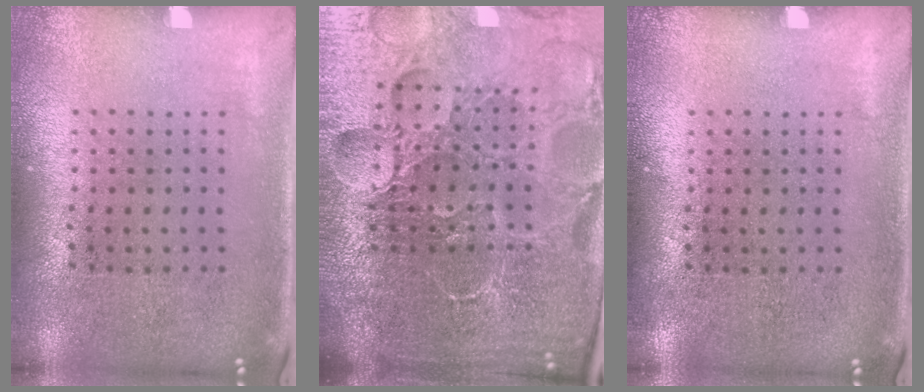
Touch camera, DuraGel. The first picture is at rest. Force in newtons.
{"total": 6.7, "press": 5.9, "slide": 3.2}
{"total": 0.0}